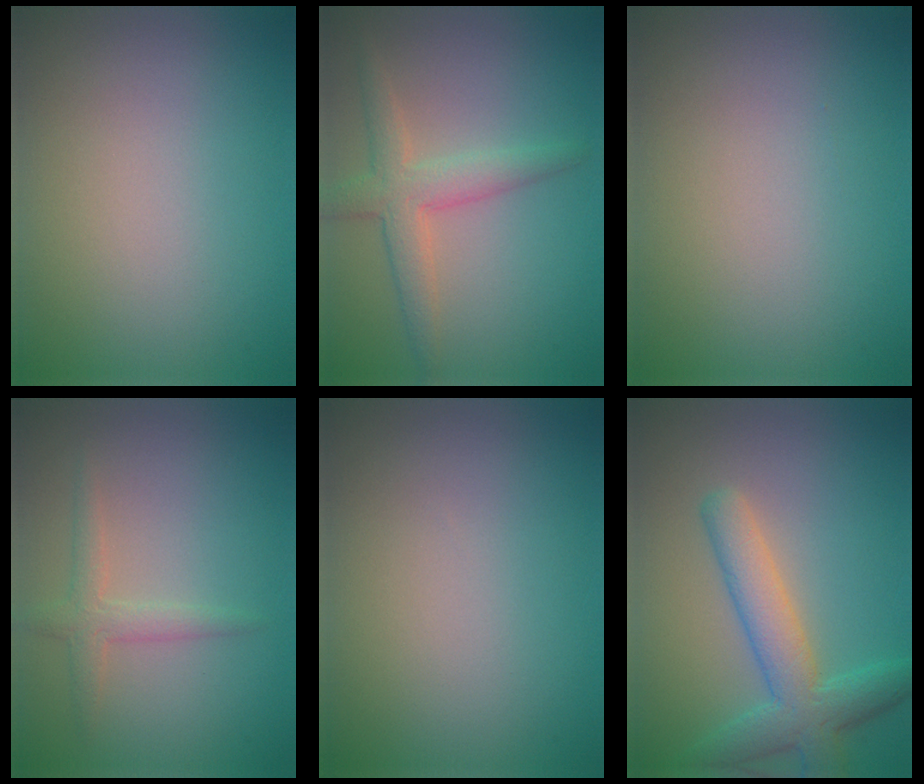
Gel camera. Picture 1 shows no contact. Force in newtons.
{"total": 3.6, "press": 3.6, "slide": 0.2}
{"total": 0.0}
{"total": 1.9, "press": 1.9, "slide": 0.1}
{"total": 0.0}
{"total": 5.2, "press": 5.2, "slide": 0.2}